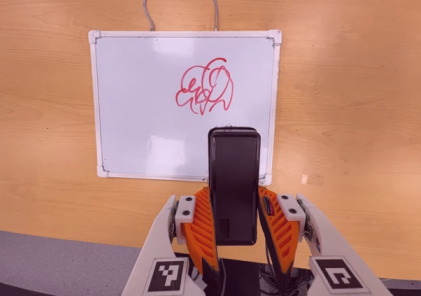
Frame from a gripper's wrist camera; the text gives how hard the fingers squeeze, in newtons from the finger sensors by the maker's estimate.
{"total": 4.7, "left": 3.4, "right": 6.0}